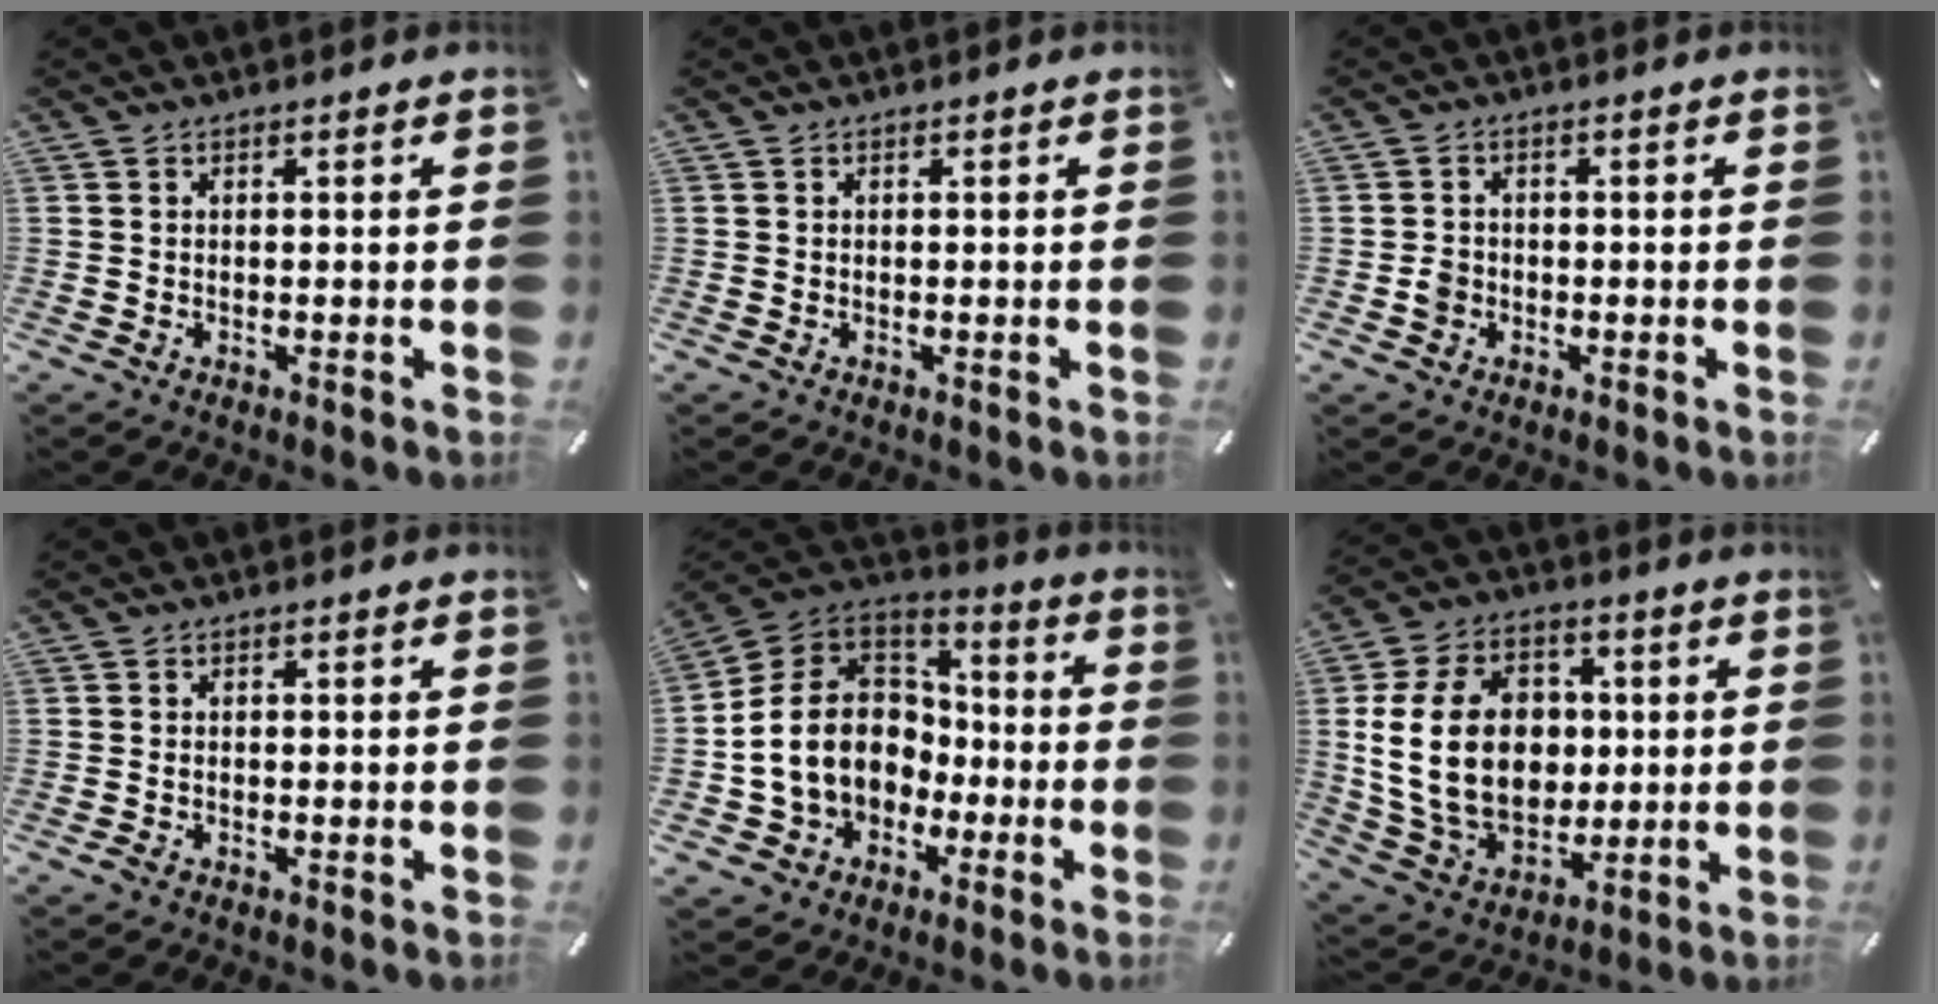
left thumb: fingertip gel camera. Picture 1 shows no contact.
{"total": 0.0}
{"total": 2.5, "force": [-0.7, 2.2, 0.9], "torque": [-0.017, 0.004, -0.015]}
{"total": 0.6, "force": [-0.4, 0.3, 0.4], "torque": [-0.007, -0.002, -0.007]}
{"total": 14.9, "force": [-2.8, 13.0, 6.7], "torque": [-0.157, 0.021, -0.047]}
{"total": 20.3, "force": [1.6, 15.4, 13.1], "torque": [-0.275, 0.000, 0.031]}